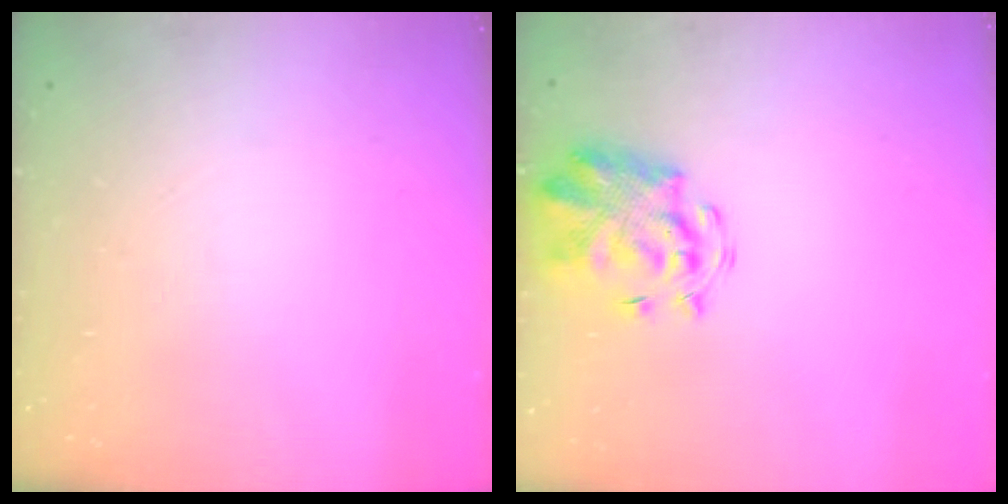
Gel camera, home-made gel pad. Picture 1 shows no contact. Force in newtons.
{"total": 3.7, "press": 3.5, "slide": 1.2}